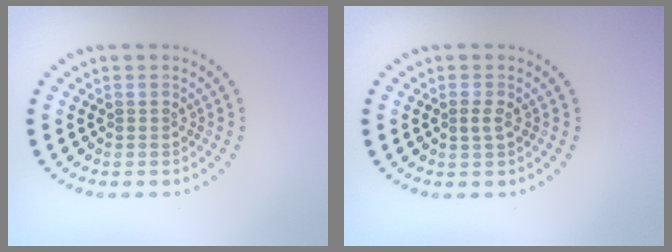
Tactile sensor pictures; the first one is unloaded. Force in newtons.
{"total": 1.0, "press": 0.9, "slide": 0.5}